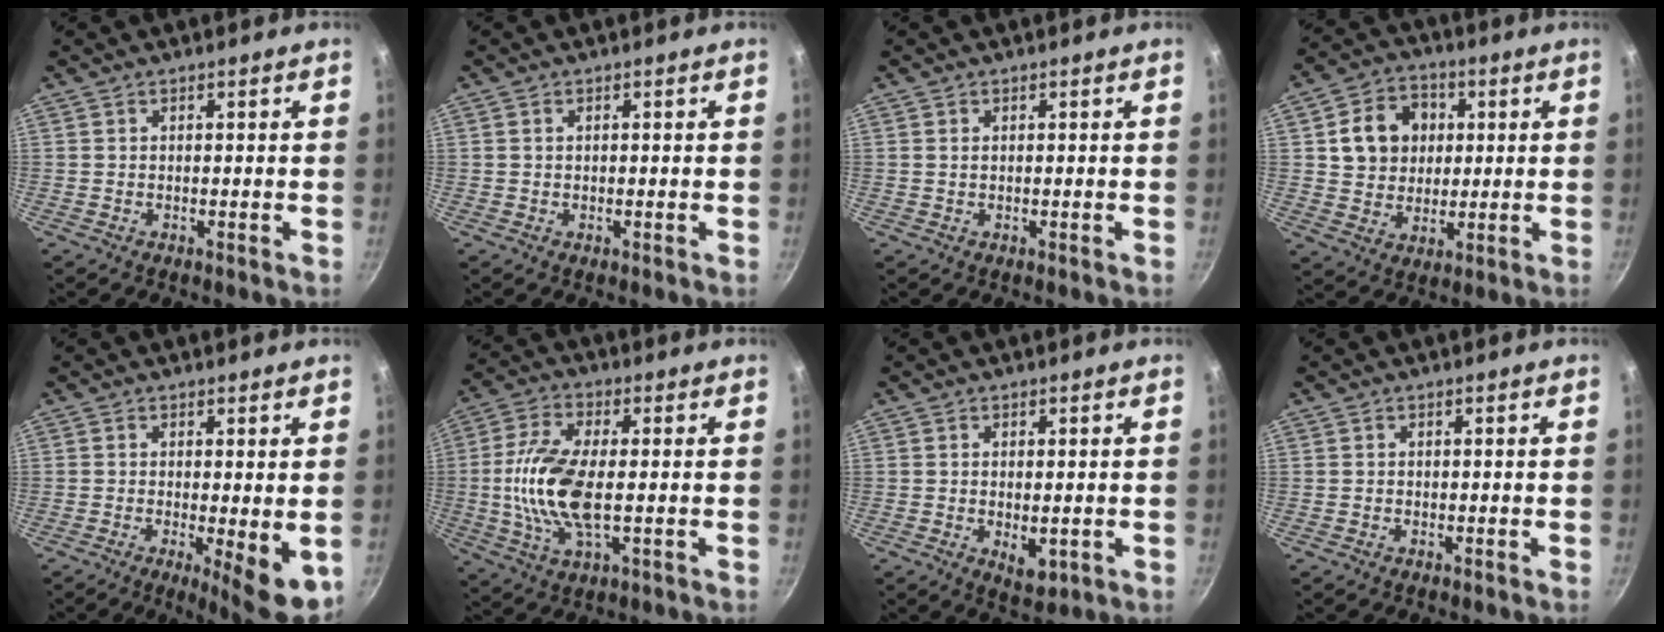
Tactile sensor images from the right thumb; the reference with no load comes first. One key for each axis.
{"total": 0.9, "fx": 0.2, "fy": 0.6, "fz": 0.6, "tx": -0.008, "ty": 0.004, "tz": 0.003}
{"total": 0.5, "fx": 0.2, "fy": 0.4, "fz": 0.3, "tx": -0.004, "ty": -0.001, "tz": 0.004}
{"total": 11.8, "fx": 2.4, "fy": 10.0, "fz": 5.8, "tx": -0.067, "ty": 0.006, "tz": 0.041}
{"total": 8.1, "fx": -1.2, "fy": 2.1, "fz": 7.8, "tx": -0.098, "ty": -0.013, "tz": -0.009}
{"total": 13.4, "fx": -0.6, "fy": 5.9, "fz": 12.0, "tx": -0.248, "ty": 0.005, "tz": -0.019}
{"total": 4.6, "fx": -0.8, "fy": 2.4, "fz": 3.9, "tx": -0.055, "ty": -0.011, "tz": -0.005}
{"total": 0.0}